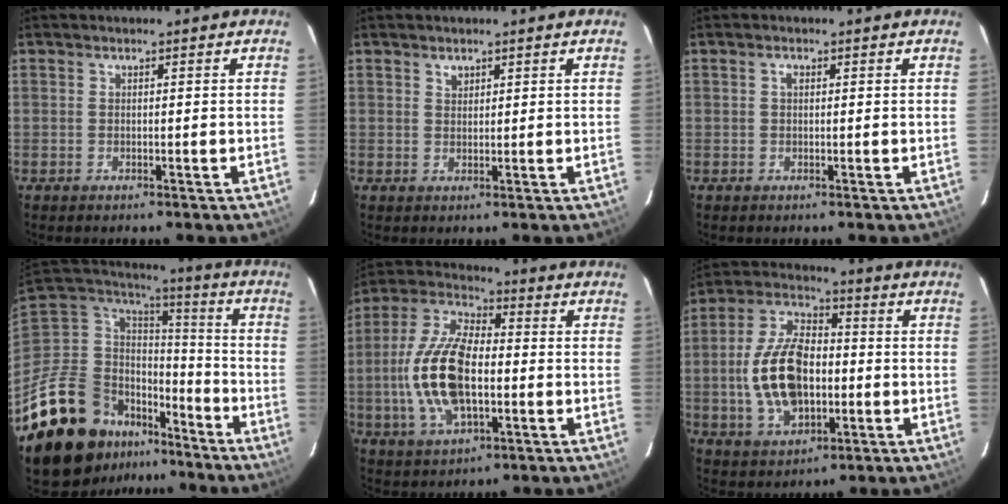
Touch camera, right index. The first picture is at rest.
{"total": 1.3, "force": [0.9, 0.9, 0.4], "torque": [-0.003, 0.003, 0.015]}
{"total": 0.9, "force": [0.2, 0.6, 0.6], "torque": [-0.011, 0.005, 0.002]}
{"total": 19.5, "force": [-13.5, 12.0, 7.3], "torque": [-0.180, 0.024, -0.215]}
{"total": 16.4, "force": [-2.3, 7.9, 14.1], "torque": [-0.300, 0.003, -0.043]}
{"total": 15.4, "force": [-2.0, 9.2, 12.2], "torque": [-0.249, 0.013, -0.027]}